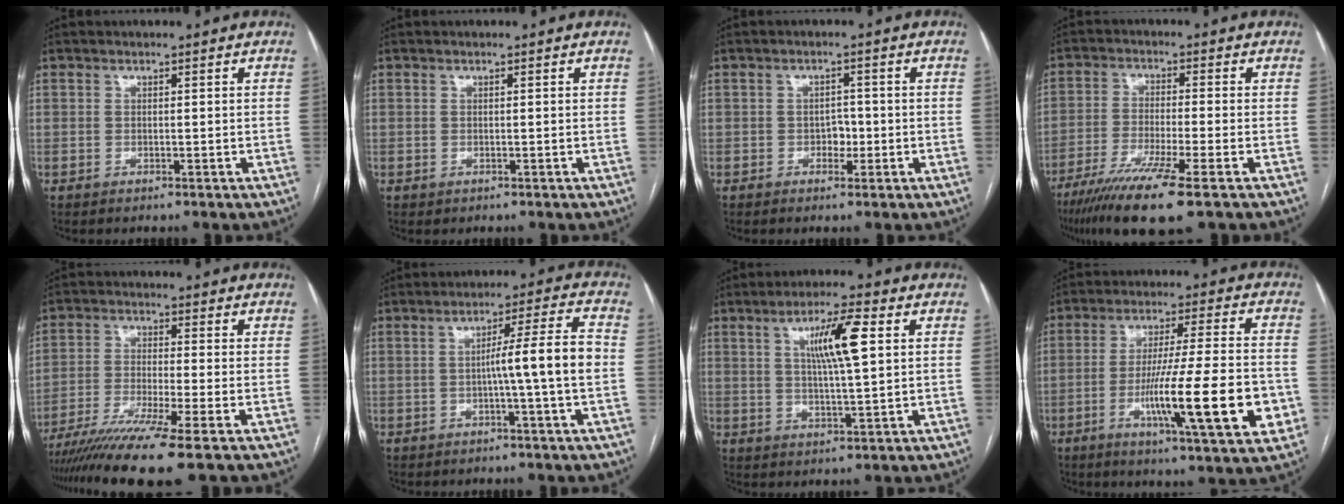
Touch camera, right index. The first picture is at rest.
{"total": 0.0}
{"total": 2.3, "force": [-0.6, 1.6, 1.5], "torque": [-0.017, 0.005, -0.010]}
{"total": 11.9, "force": [-7.7, -0.3, 9.0], "torque": [-0.163, -0.030, -0.130]}
{"total": 11.4, "force": [-8.4, -1.9, 7.4], "torque": [-0.122, -0.032, -0.138]}
{"total": 7.8, "force": [-1.1, -1.2, 7.7], "torque": [-0.115, 0.012, -0.017]}
{"total": 8.7, "force": [2.6, 0.7, 8.2], "torque": [-0.146, 0.005, 0.043]}
{"total": 18.3, "force": [-5.4, 1.1, 17.5], "torque": [-0.255, -0.012, -0.080]}